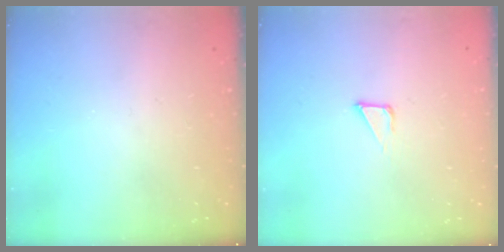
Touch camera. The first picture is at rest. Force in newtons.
{"total": 2.8, "press": 2.8, "slide": 0.1}